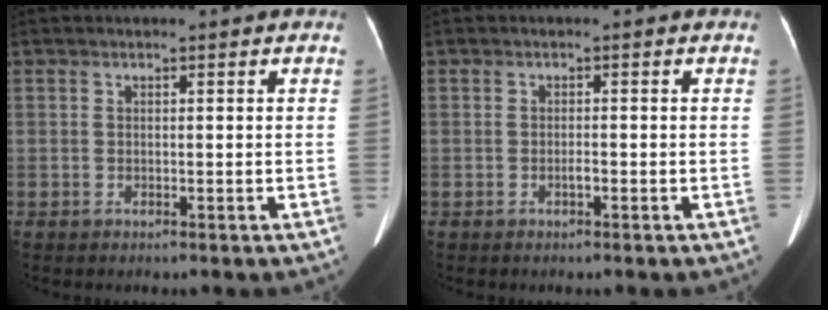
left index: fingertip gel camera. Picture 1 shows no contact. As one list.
[{"total": 0.8, "force": [-0.5, 0.1, 0.6], "torque": [-0.013, 0.001, -0.007]}]